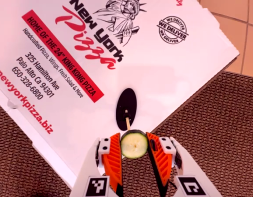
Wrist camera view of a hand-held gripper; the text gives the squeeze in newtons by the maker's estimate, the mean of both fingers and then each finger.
{"total": 8.2, "left": 8.4, "right": 7.9}